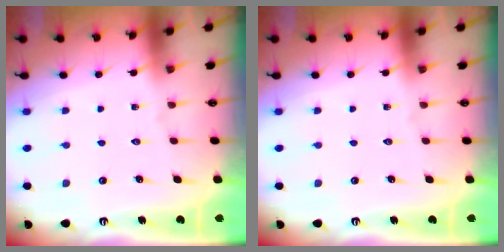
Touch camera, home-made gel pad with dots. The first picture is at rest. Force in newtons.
{"total": 0.0}